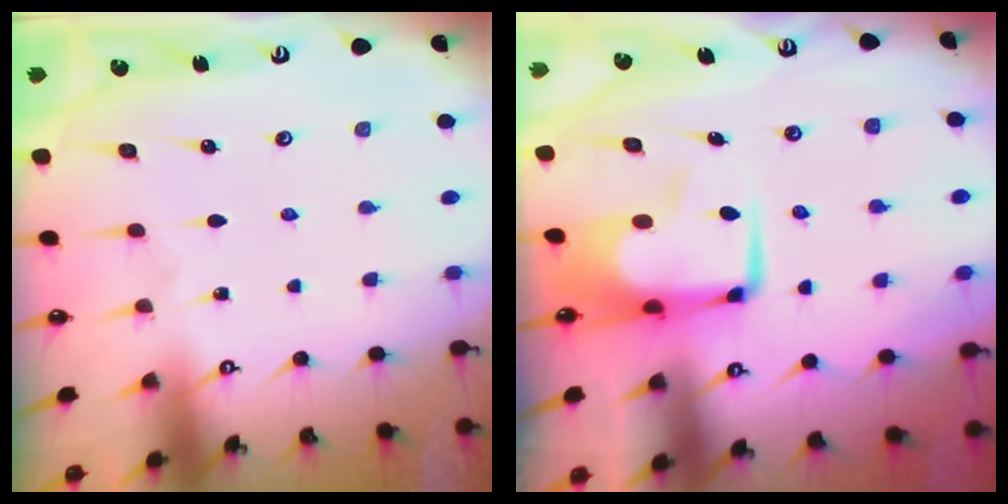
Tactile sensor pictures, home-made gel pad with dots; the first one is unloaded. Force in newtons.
{"total": 6.5, "press": 6.5, "slide": 0.9}